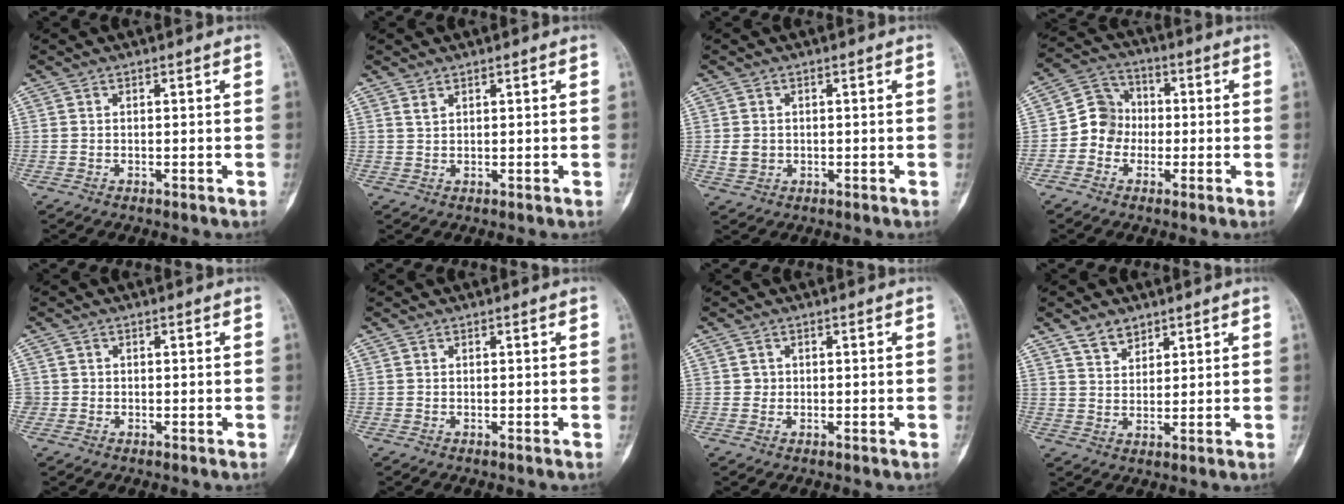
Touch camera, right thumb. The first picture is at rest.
{"total": 1.1, "force": [0.9, 0.4, 0.5], "torque": [-0.006, -0.003, 0.020]}
{"total": 2.6, "force": [-0.1, 2.2, 1.3], "torque": [-0.018, 0.003, 0.004]}
{"total": 7.6, "force": [-1.3, 7.0, 2.7], "torque": [-0.013, 0.025, -0.038]}
{"total": 1.3, "force": [-0.2, 1.3, 0.0], "torque": [0.009, 0.007, -0.006]}
{"total": 0.0}
{"total": 1.1, "force": [0.1, 1.1, 0.2], "torque": [0.006, 0.003, 0.002]}
{"total": 4.4, "force": [3.3, 2.5, 1.4], "torque": [-0.008, -0.023, 0.065]}